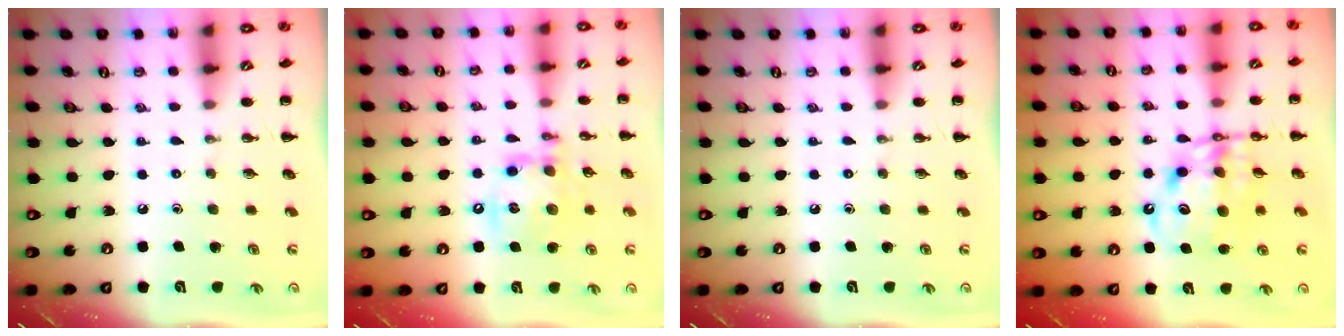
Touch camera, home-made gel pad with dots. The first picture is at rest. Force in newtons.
{"total": 14.7, "press": 14.5, "slide": 2.6}
{"total": 0.0}
{"total": 11.3, "press": 10.9, "slide": 2.9}